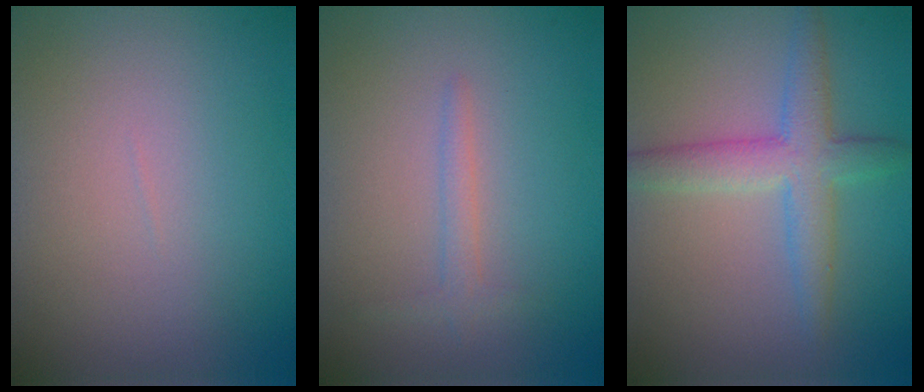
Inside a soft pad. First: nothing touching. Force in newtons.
{"total": 1.3, "press": 1.3, "slide": 0.1}
{"total": 4.2, "press": 4.2, "slide": 0.1}